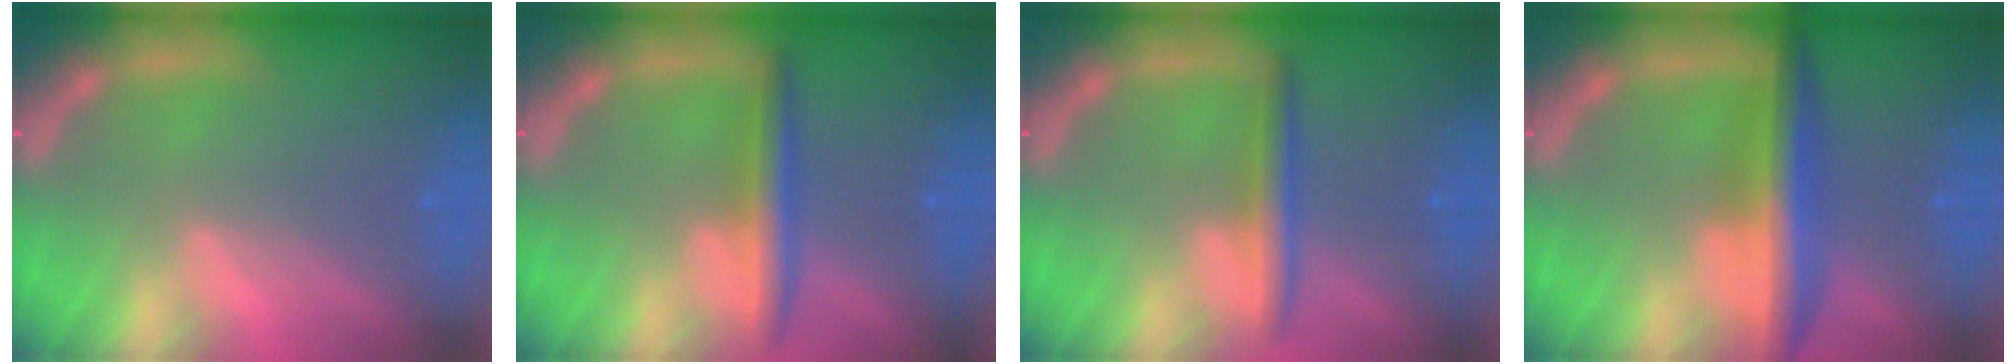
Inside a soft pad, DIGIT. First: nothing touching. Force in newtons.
{"total": 3.5}
{"total": 3.0}
{"total": 6.0}